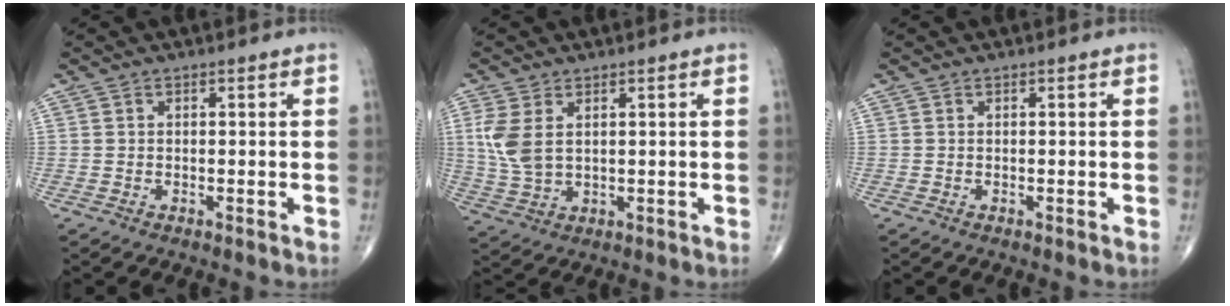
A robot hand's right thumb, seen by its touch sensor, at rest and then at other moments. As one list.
[{"total": 6.9, "force": [1.8, 4.1, 5.2], "torque": [-0.122, -0.004, 0.045]}, {"total": 0.0}]